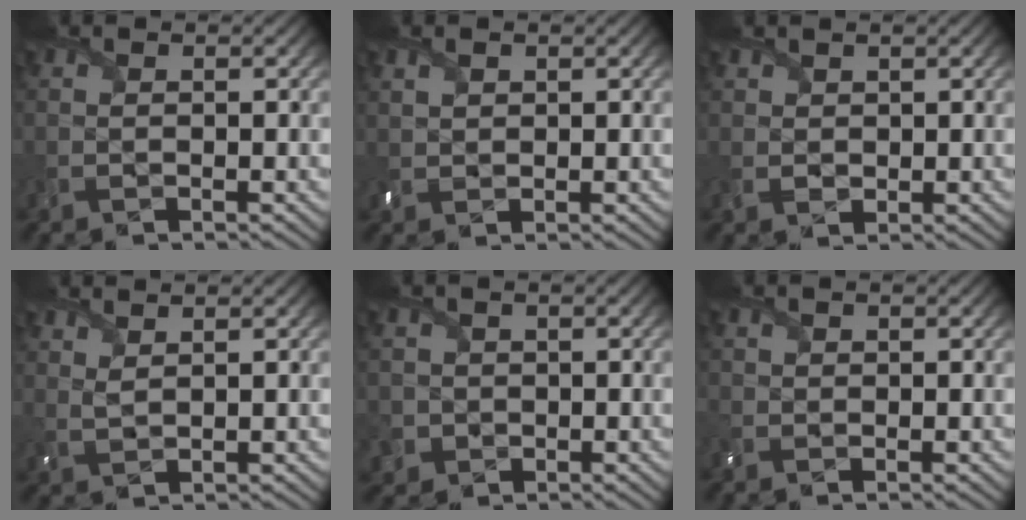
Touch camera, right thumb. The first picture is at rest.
{"total": 1.8, "force": [1.0, 1.2, 0.8], "torque": [-0.025, 0.001, 0.023]}
{"total": 1.8, "force": [1.1, 1.3, 0.5], "torque": [-0.019, 0.001, 0.021]}
{"total": 2.0, "force": [1.7, 0.4, 1.0], "torque": [-0.030, 0.000, 0.040]}
{"total": 2.9, "force": [-0.1, 2.9, 0.3], "torque": [-0.015, -0.006, -0.005]}
{"total": 1.1, "force": [0.0, 1.1, 0.2], "torque": [-0.007, -0.001, -0.005]}